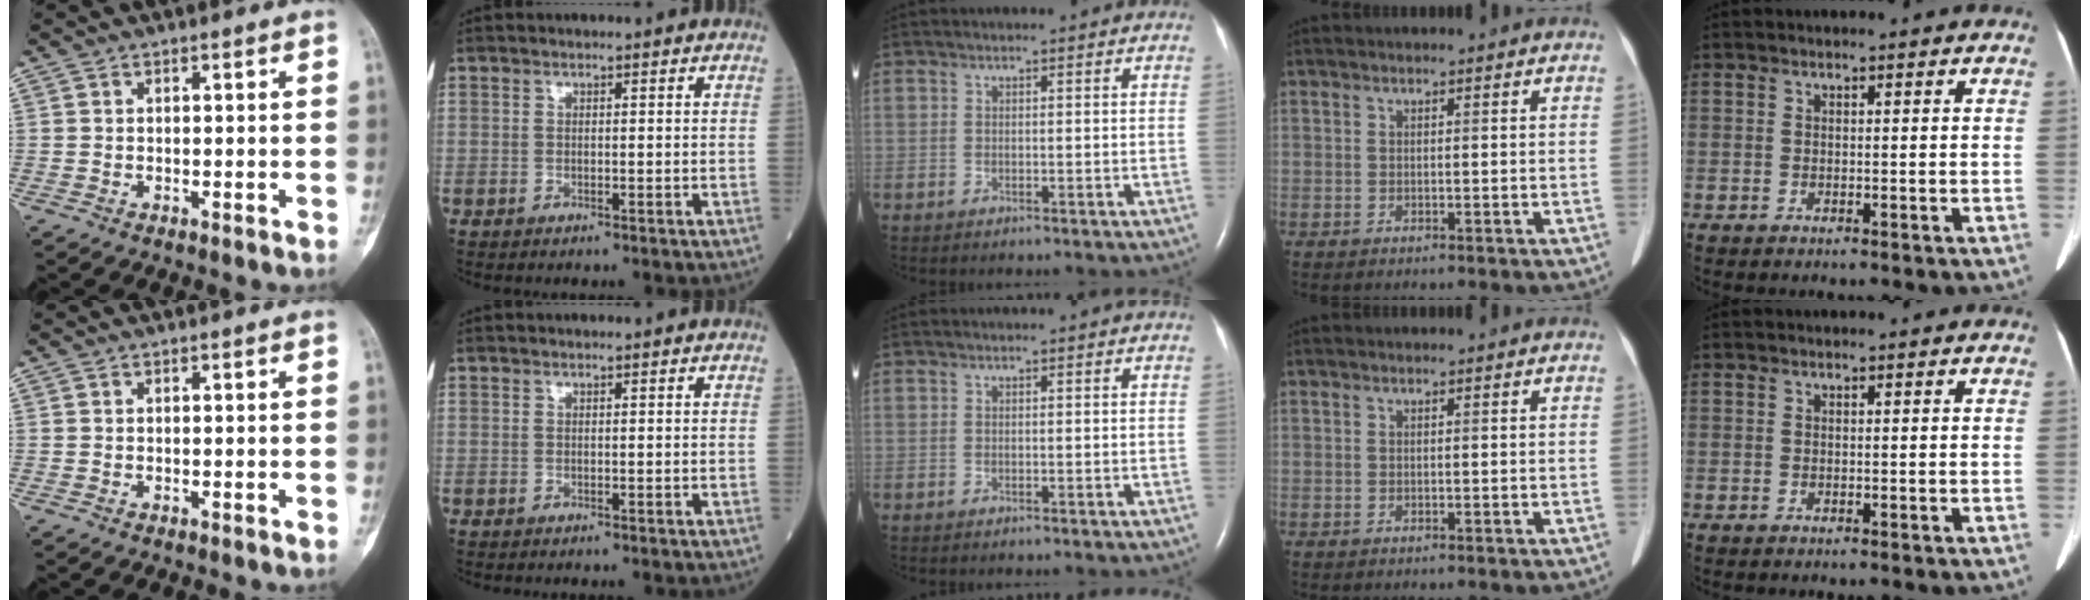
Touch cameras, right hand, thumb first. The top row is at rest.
{}